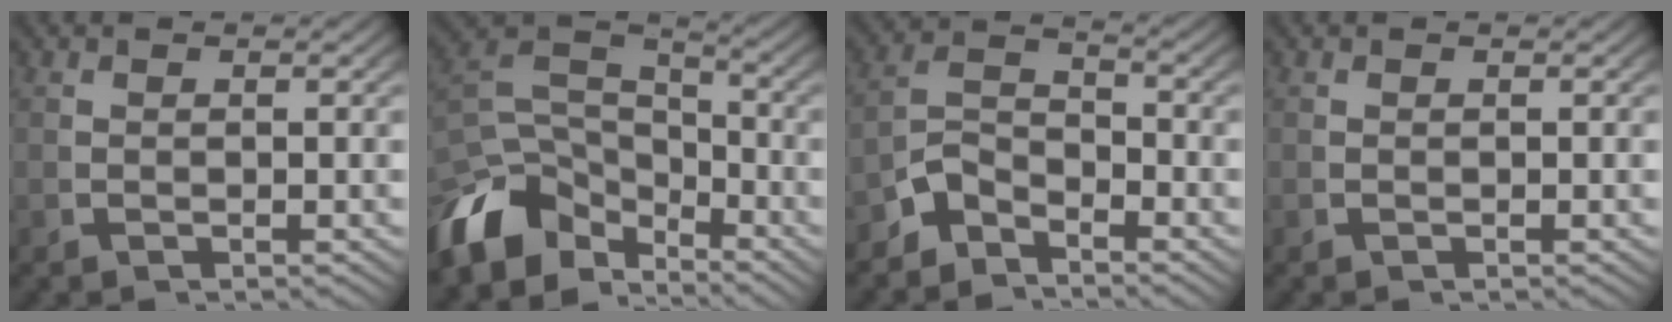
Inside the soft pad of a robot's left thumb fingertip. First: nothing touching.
{"total": 10.9, "force": [-2.8, 7.6, 7.2], "torque": [-0.146, -0.030, -0.041]}
{"total": 4.5, "force": [-2.3, 3.2, 2.3], "torque": [-0.040, -0.015, -0.044]}
{"total": 0.0}